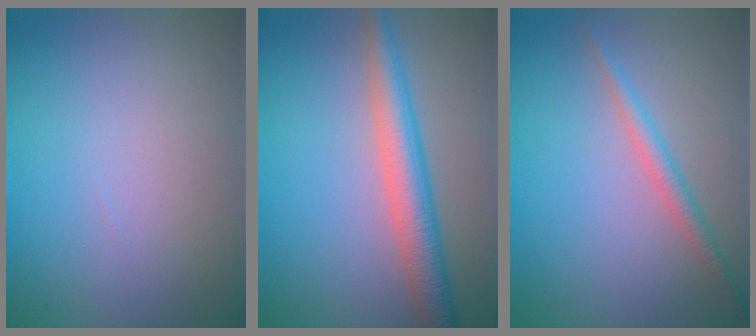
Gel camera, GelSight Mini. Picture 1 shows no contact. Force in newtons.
{"total": 4.6, "press": 4.6, "slide": 0.0}
{"total": 2.0, "press": 2.0, "slide": 0.1}